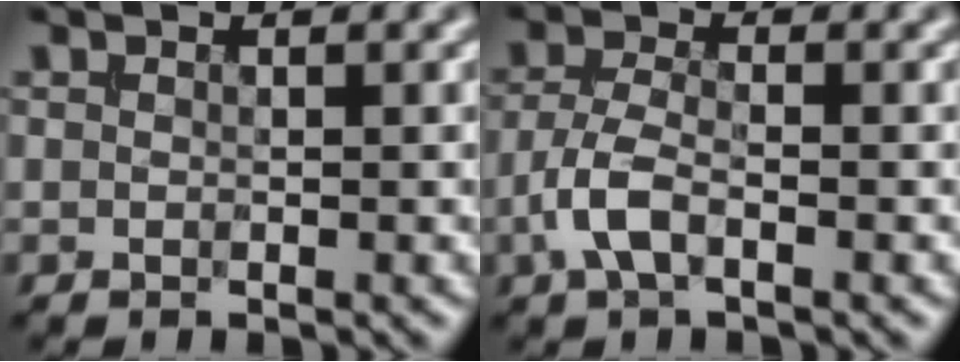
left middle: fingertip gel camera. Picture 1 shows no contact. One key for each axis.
{"total": 3.2, "fx": -1.5, "fy": 1.3, "fz": 2.5, "tx": -0.055, "ty": 0.003, "tz": -0.038}